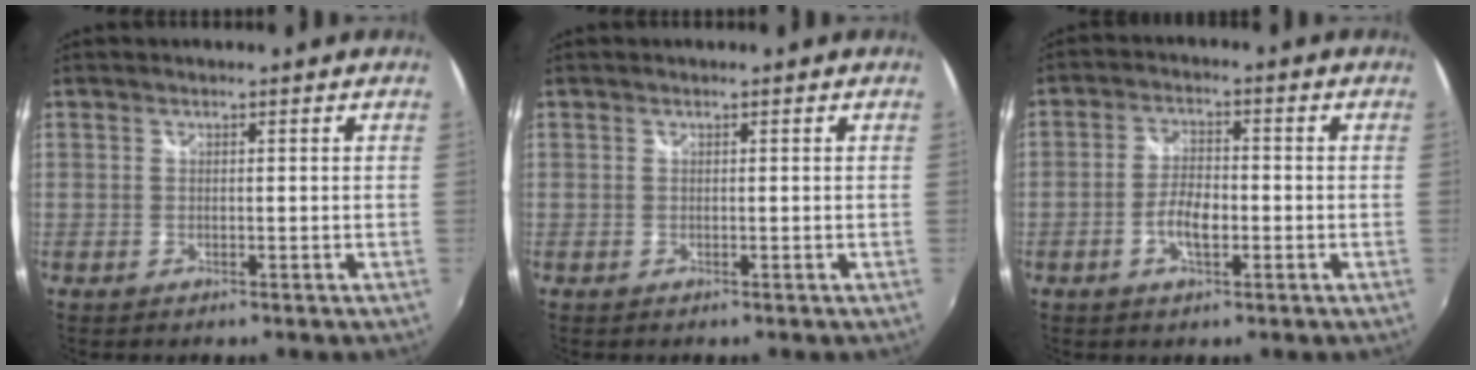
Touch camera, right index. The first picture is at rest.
{"total": 0.0}
{"total": 5.4, "force": [-1.8, 2.3, 4.5], "torque": [-0.093, 0.004, -0.033]}